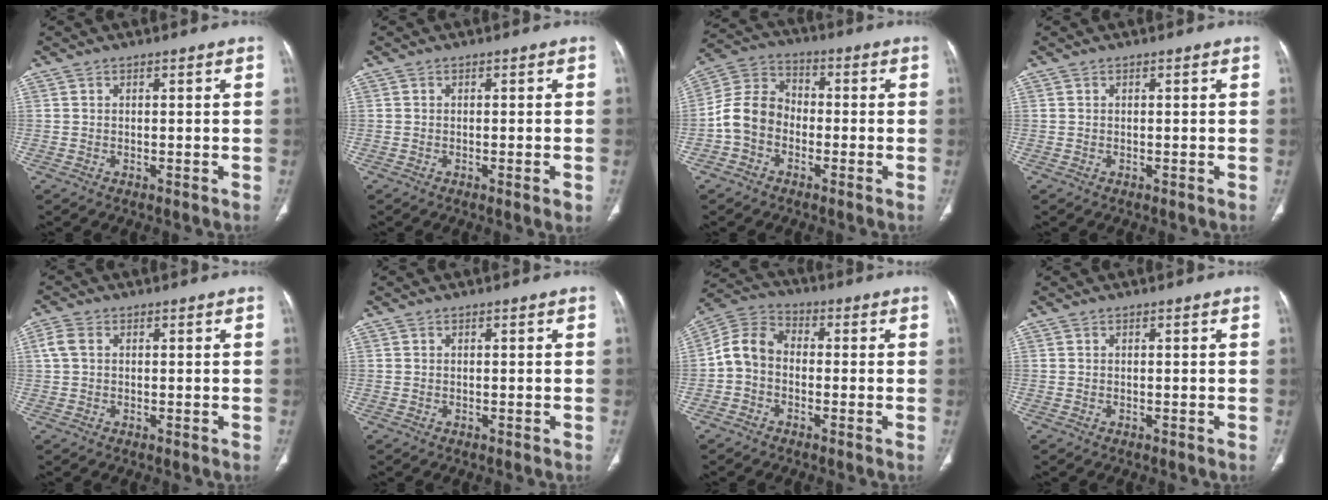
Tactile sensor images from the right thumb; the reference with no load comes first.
{"total": 2.0, "force": [-0.7, 0.3, 1.9], "torque": [-0.028, -0.006, -0.007]}
{"total": 9.0, "force": [-2.5, 7.1, 4.9], "torque": [-0.086, 0.036, -0.061]}
{"total": 0.0}
{"total": 3.1, "force": [0.8, 2.2, 2.1], "torque": [-0.054, 0.010, 0.016]}
{"total": 0.0}
{"total": 7.7, "force": [-1.2, 5.9, 4.8], "torque": [-0.080, 0.029, -0.041]}
{"total": 0.0}